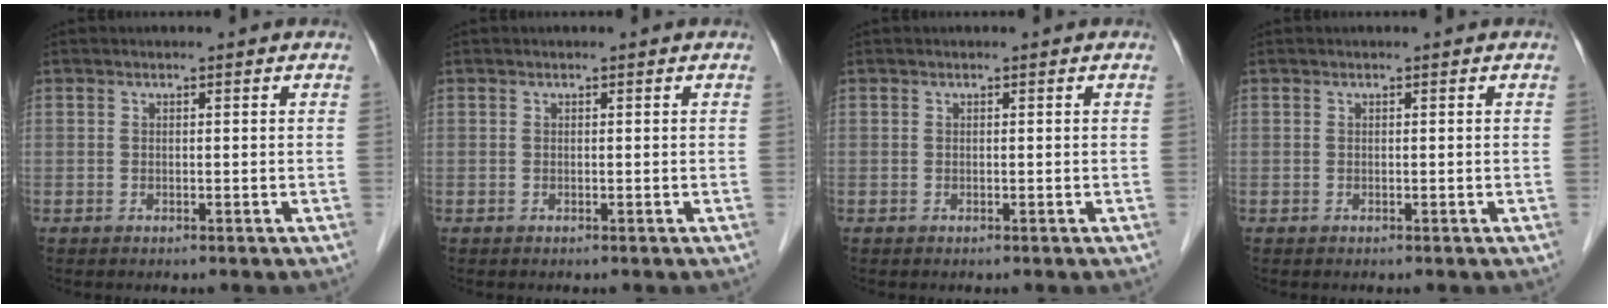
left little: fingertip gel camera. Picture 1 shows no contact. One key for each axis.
{"total": 0.0}
{"total": 0.0}
{"total": 0.0}